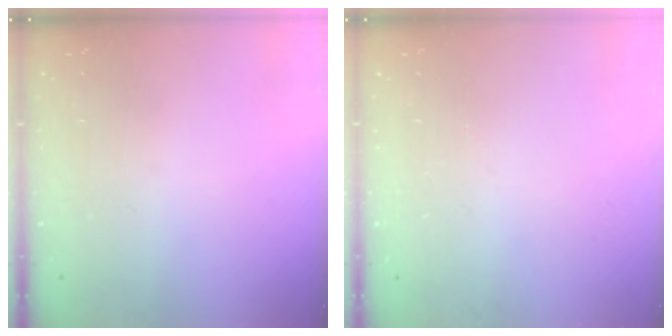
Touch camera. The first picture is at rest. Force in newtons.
{"total": 0.0}